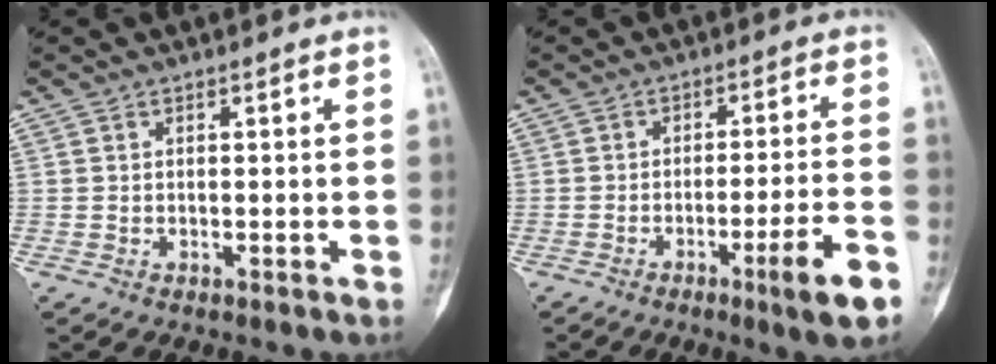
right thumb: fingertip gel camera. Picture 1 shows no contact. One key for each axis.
{"total": 9.3, "fx": -4.7, "fy": 0.5, "fz": 8.1, "tx": -0.121, "ty": 0.015, "tz": -0.068}